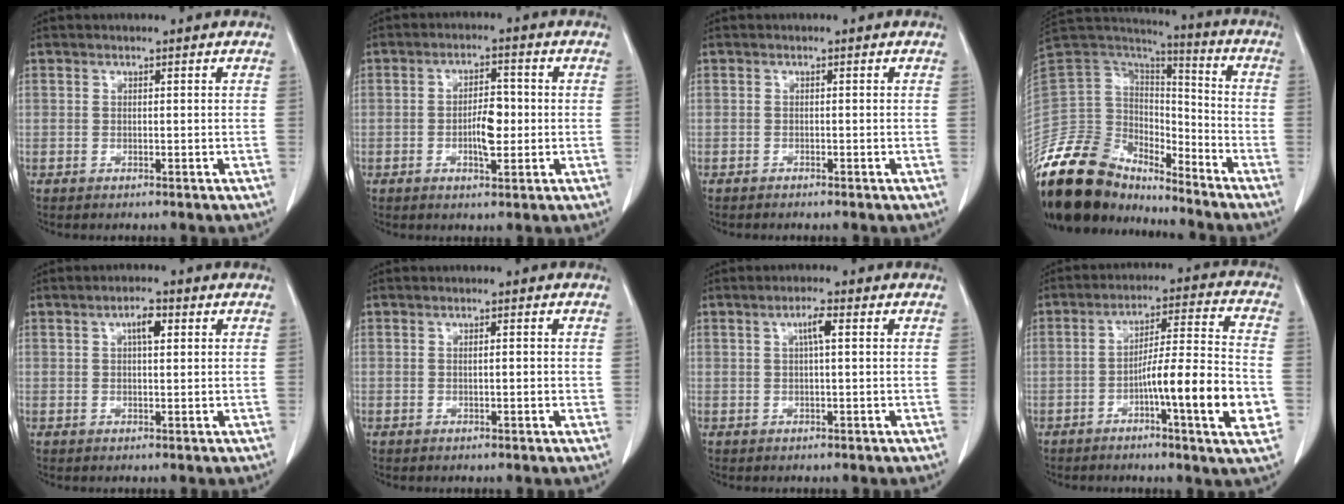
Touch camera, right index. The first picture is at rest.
{"total": 5.1, "force": [-0.8, 1.8, 4.7], "torque": [-0.084, 0.005, -0.011]}
{"total": 0.6, "force": [-0.6, 0.1, 0.1], "torque": [-0.007, -0.001, -0.011]}
{"total": 19.7, "force": [-16.7, 8.2, 6.5], "torque": [-0.133, 0.040, -0.299]}
{"total": 2.9, "force": [1.0, 0.9, 2.6], "torque": [-0.045, 0.005, 0.015]}
{"total": 1.3, "force": [0.0, 0.3, 1.3], "torque": [-0.023, 0.003, 0.001]}
{"total": 2.5, "force": [0.7, 0.3, 2.4], "torque": [-0.045, 0.005, 0.011]}
{"total": 14.3, "force": [-4.4, 0.1, 13.6], "torque": [-0.210, 0.001, -0.072]}